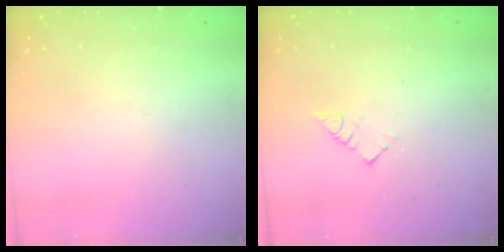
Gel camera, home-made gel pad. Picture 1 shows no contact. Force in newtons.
{"total": 3.9, "press": 3.9, "slide": 0.2}